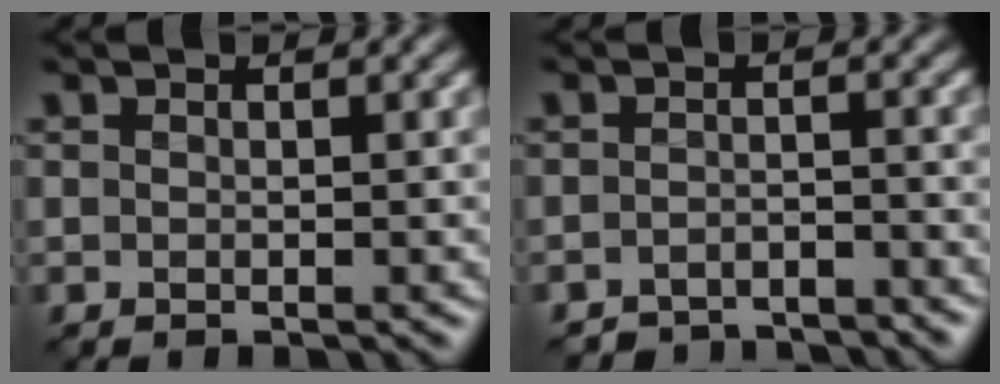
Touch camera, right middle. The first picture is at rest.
{"total": 3.8, "force": [-3.8, 0.2, -0.2], "torque": [0.003, 0.000, -0.064]}